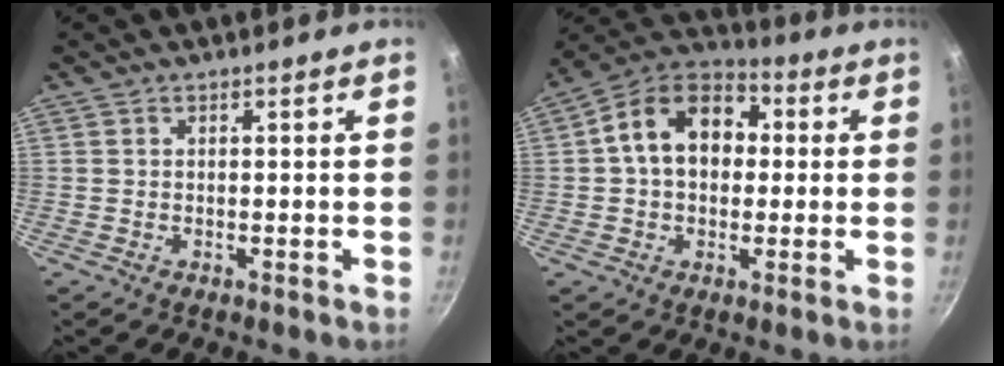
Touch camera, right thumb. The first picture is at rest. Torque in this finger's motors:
{"motor_torque": [-0.30, 2.15, 0.80, -0.63, 0.43]}